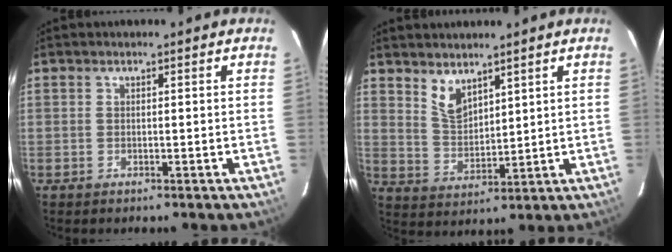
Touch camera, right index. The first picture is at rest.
{"total": 5.7, "force": [4.2, 2.5, 2.9], "torque": [-0.048, -0.004, 0.087]}